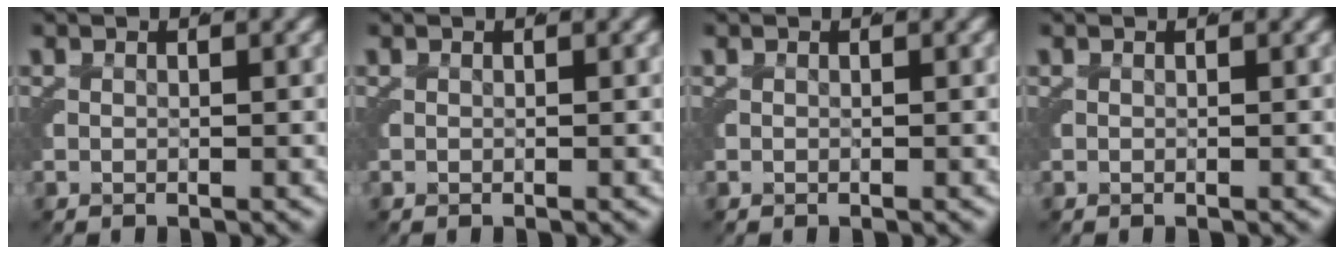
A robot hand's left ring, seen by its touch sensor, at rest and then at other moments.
{"total": 0.0}
{"total": 0.0}
{"total": 0.0}